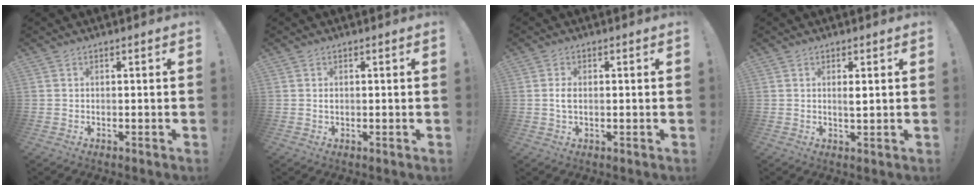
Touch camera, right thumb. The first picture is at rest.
{"total": 0.6, "force": [-0.1, 0.6, 0.3], "torque": [-0.014, 0.005, 0.000]}
{"total": 2.7, "force": [-0.2, 1.5, 2.2], "torque": [-0.047, 0.002, -0.005]}
{"total": 2.1, "force": [0.6, 0.5, 2.0], "torque": [-0.027, -0.008, 0.006]}